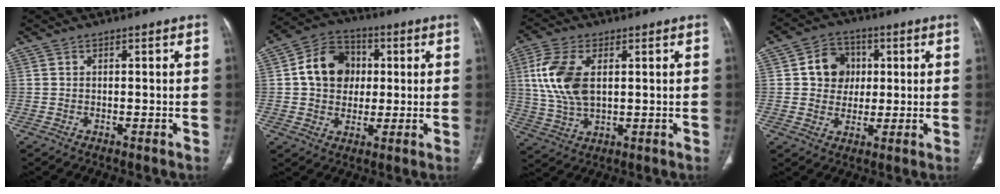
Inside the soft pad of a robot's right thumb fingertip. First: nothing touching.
{"total": 12.0, "force": [1.6, 9.8, 6.6], "torque": [-0.084, 0.013, 0.020]}
{"total": 11.9, "force": [2.4, 6.6, 9.6], "torque": [-0.213, -0.004, 0.050]}
{"total": 8.6, "force": [1.6, 7.5, 4.0], "torque": [-0.024, 0.001, 0.023]}